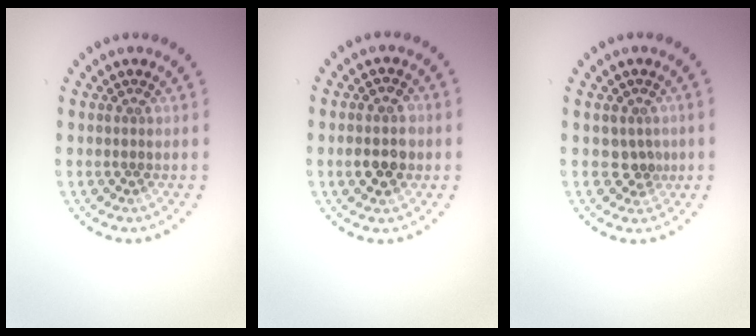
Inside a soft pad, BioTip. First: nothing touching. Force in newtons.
{"total": 2.8, "press": 2.8, "slide": 0.4}
{"total": 1.4, "press": 1.1, "slide": 0.8}